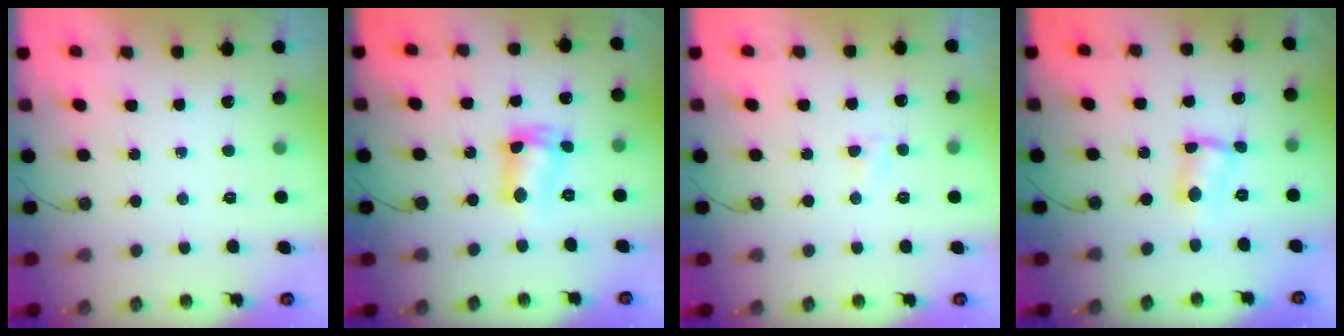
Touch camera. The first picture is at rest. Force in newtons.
{"total": 8.2, "press": 8.2, "slide": 0.9}
{"total": 2.5, "press": 2.5, "slide": 0.4}
{"total": 2.0, "press": 2.0, "slide": 0.6}